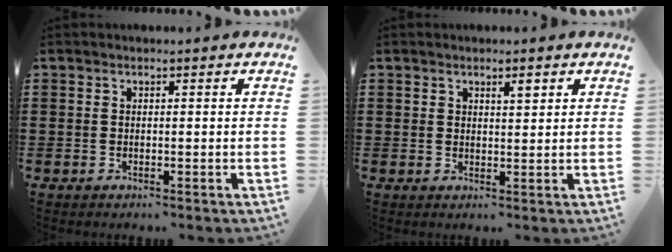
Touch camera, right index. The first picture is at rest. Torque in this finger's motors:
{"motor_torque": [-0.25, 0.09, 0.07, 0.01]}